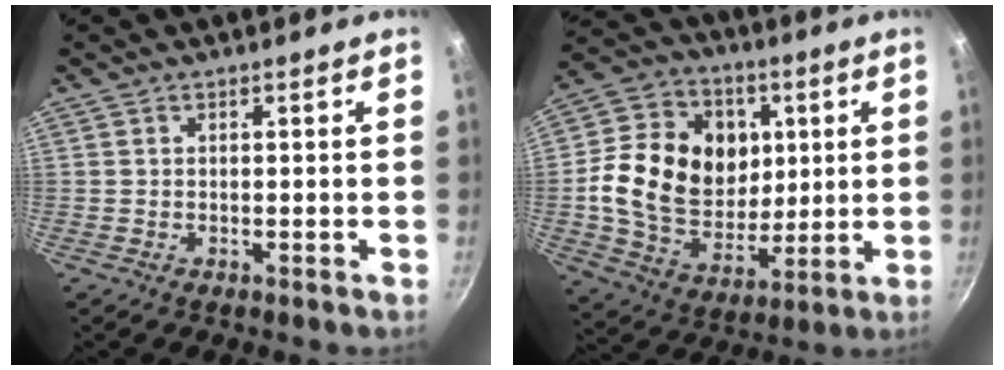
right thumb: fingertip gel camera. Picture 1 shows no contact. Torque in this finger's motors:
{"motor_torque": [-0.40, 1.08, 1.11, -0.53, 0.19]}